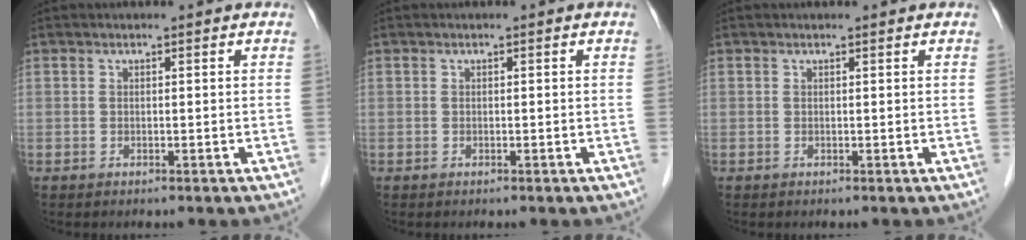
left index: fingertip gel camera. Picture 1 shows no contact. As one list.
[{"total": 0.0}, {"total": 0.6, "force": [0.5, 0.1, 0.0], "torque": [-0.007, 0.001, 0.006]}]